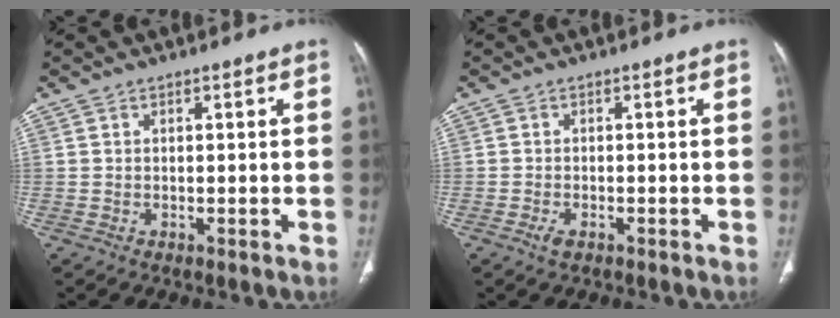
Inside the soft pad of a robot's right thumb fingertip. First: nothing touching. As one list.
[{"total": 1.4, "force": [-0.8, 0.7, 1.0], "torque": [-0.025, 0.002, -0.017]}]